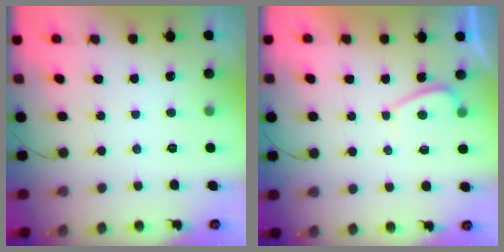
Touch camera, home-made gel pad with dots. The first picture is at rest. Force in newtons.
{"total": 2.0, "press": 1.9, "slide": 0.7}